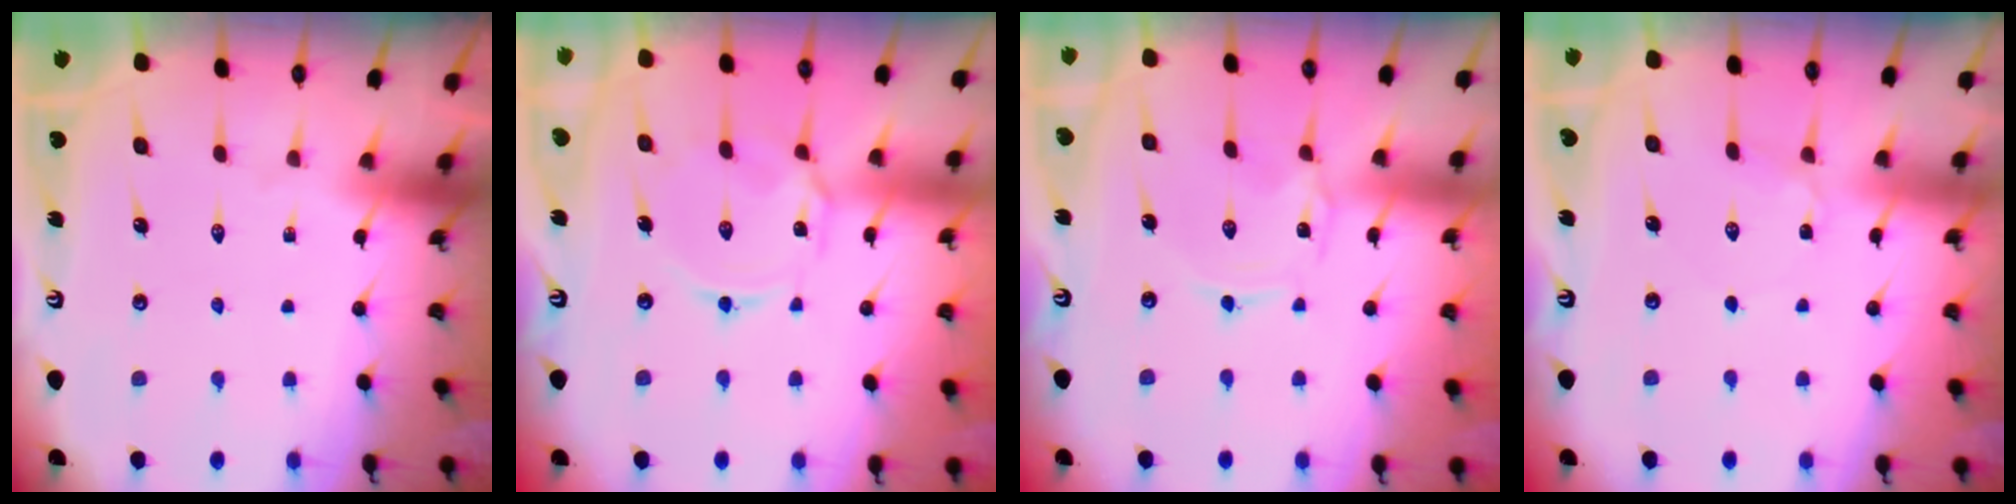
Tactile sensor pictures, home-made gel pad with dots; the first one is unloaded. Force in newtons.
{"total": 5.7, "press": 5.6, "slide": 0.5}
{"total": 0.0}
{"total": 3.1, "press": 3.1, "slide": 0.4}